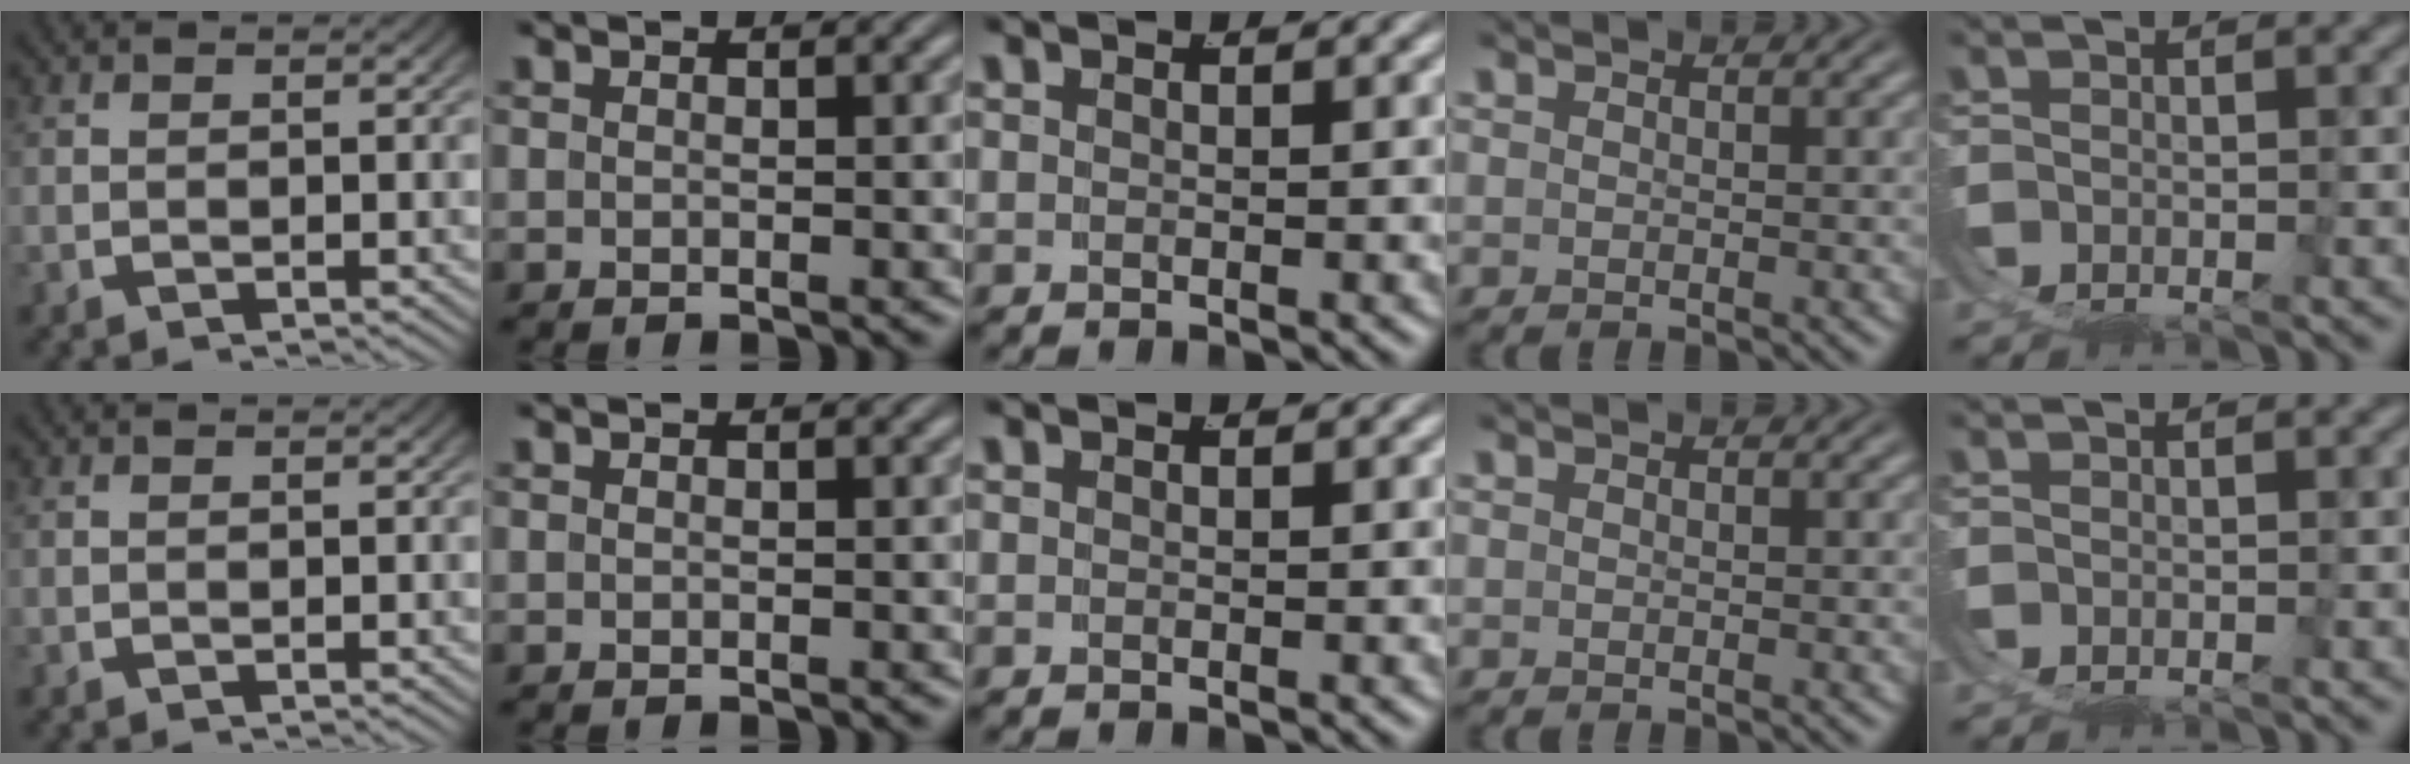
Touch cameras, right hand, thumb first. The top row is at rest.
{}